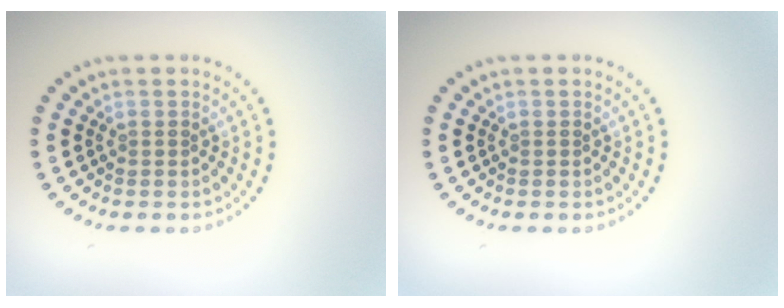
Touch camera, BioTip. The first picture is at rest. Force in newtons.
{"total": 0.0}